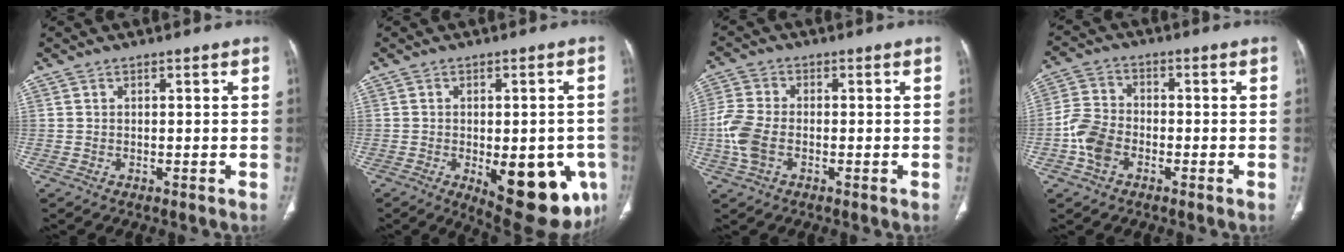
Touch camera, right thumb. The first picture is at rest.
{"total": 17.8, "force": [-5.8, 7.8, 14.9], "torque": [-0.137, -0.004, -0.053]}
{"total": 7.1, "force": [-1.7, 4.3, 5.4], "torque": [-0.138, 0.007, -0.039]}
{"total": 7.3, "force": [-2.7, 5.0, 4.6], "torque": [-0.088, 0.016, -0.060]}